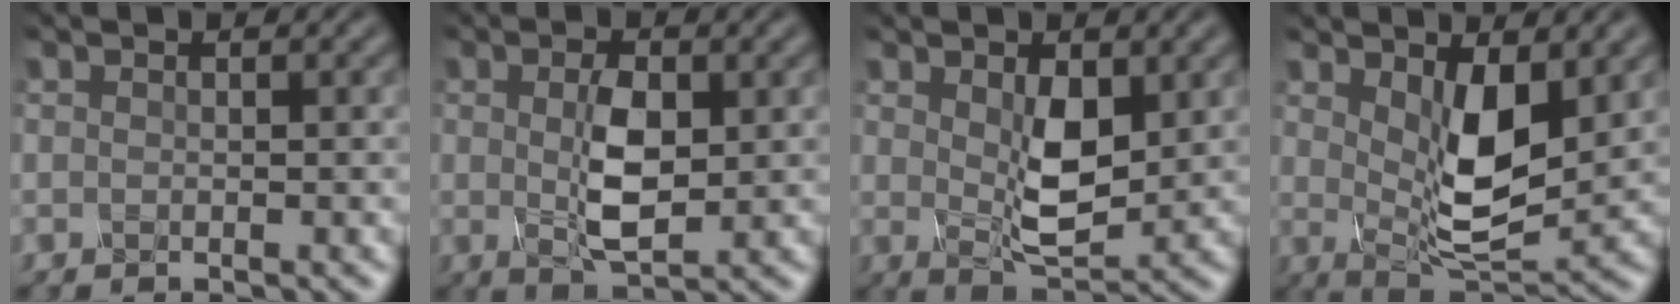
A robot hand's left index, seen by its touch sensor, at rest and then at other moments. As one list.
[{"total": 3.8, "force": [0.5, 1.4, 3.5], "torque": [-0.079, 0.003, 0.012]}, {"total": 3.8, "force": [1.0, 1.7, 3.3], "torque": [-0.068, -0.002, 0.022]}, {"total": 5.9, "force": [1.5, 2.3, 5.2], "torque": [-0.101, -0.011, 0.032]}]